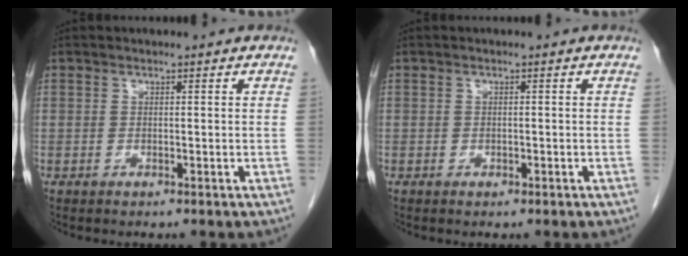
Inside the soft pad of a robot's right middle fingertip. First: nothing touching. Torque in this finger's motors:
{"motor_torque": [-0.43, -0.07, 0.01, -0.01]}